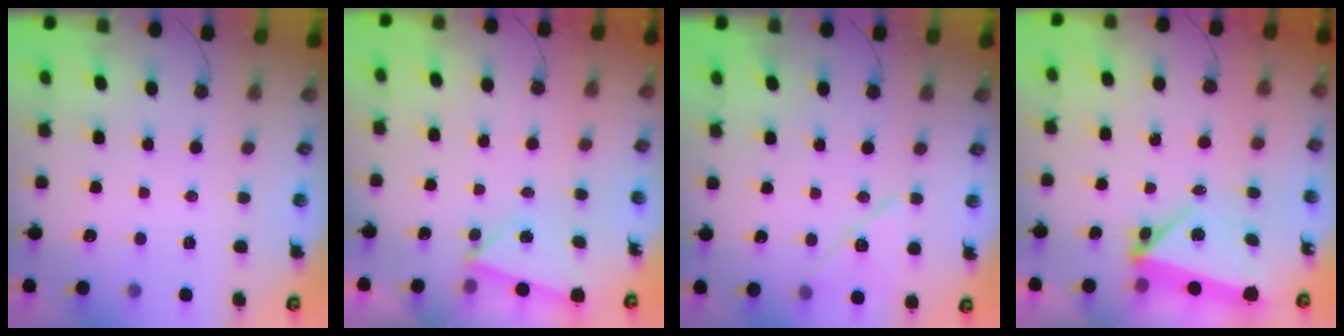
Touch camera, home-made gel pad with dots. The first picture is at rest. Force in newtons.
{"total": 2.5, "press": 1.9, "slide": 1.6}
{"total": 10.7, "press": 10.6, "slide": 1.4}
{"total": 6.2, "press": 6.1, "slide": 1.2}